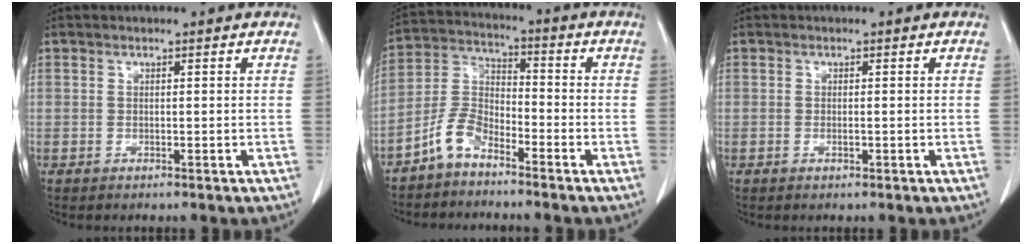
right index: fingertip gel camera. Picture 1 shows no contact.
{"total": 6.9, "force": [-5.0, 3.1, 3.6], "torque": [-0.087, 0.014, -0.107]}
{"total": 1.0, "force": [-0.3, 0.5, 0.9], "torque": [-0.018, 0.000, -0.003]}